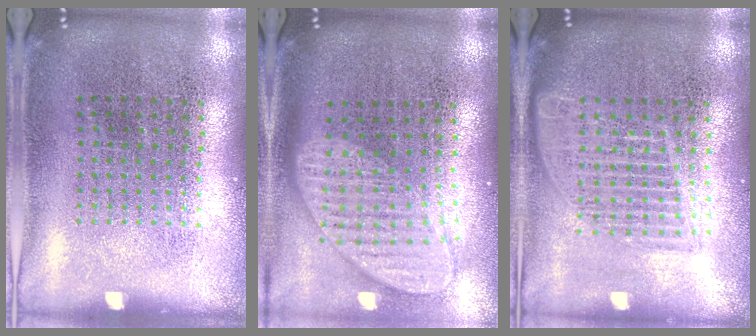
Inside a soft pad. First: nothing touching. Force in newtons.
{"total": 2.0, "press": 1.6, "slide": 1.3}
{"total": 1.6, "press": 1.4, "slide": 0.8}